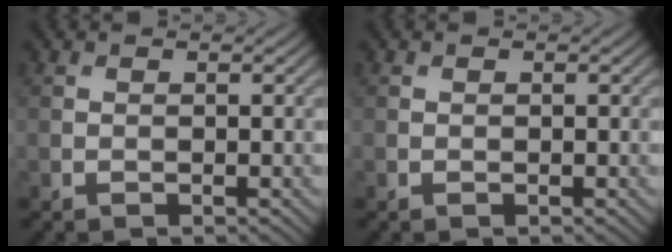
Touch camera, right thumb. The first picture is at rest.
{"total": 0.0}